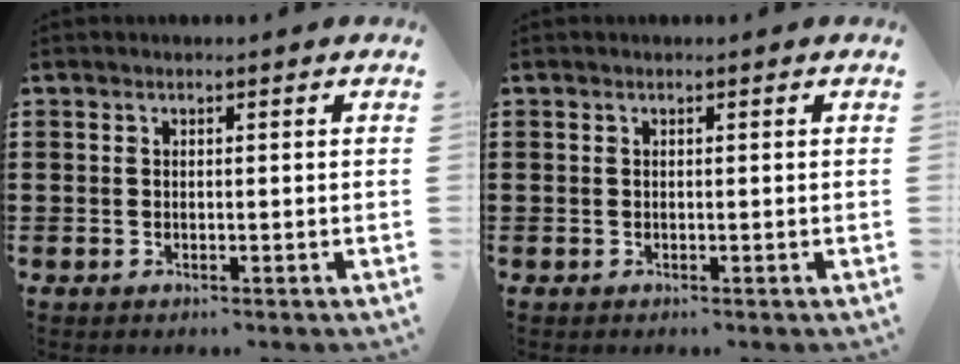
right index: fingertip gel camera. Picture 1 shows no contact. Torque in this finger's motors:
{"motor_torque": [0.31, 0.46, 0.03, 0.01]}